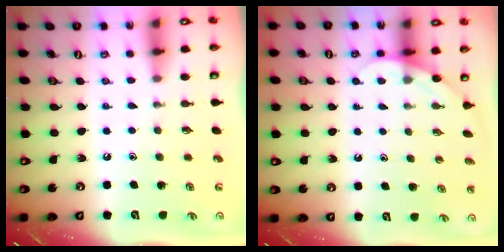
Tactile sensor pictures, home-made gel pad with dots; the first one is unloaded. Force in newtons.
{"total": 3.6, "press": 3.6, "slide": 0.1}